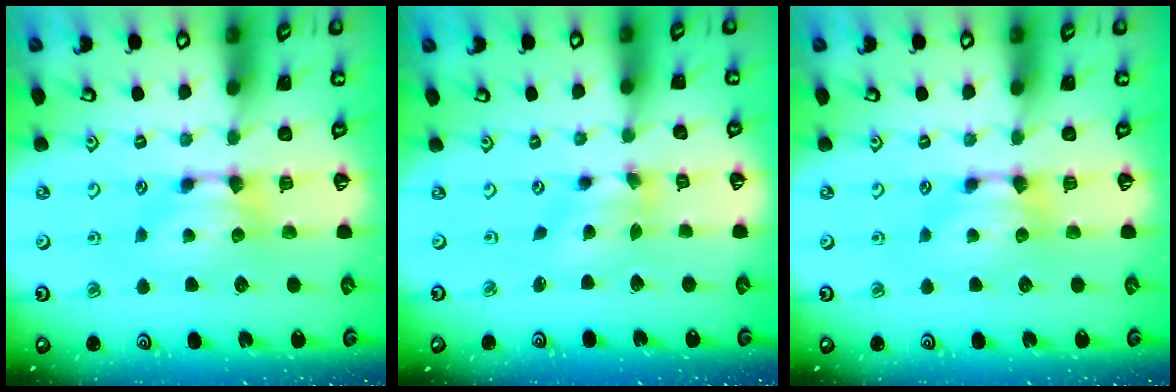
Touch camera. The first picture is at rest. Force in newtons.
{"total": 2.0, "press": 1.5, "slide": 1.3}
{"total": 0.0}